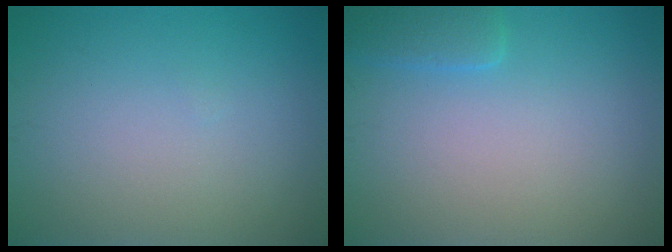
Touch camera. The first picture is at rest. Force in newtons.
{"total": 1.9, "press": 1.9, "slide": 0.1}